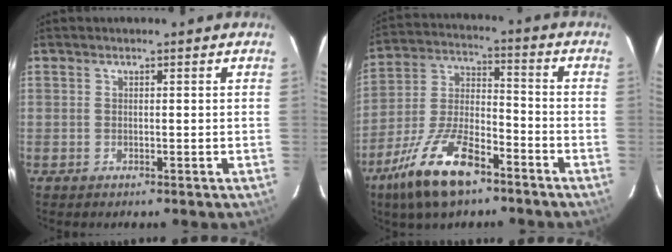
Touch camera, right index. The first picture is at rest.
{"total": 16.3, "force": [-10.4, 6.0, 11.0], "torque": [-0.235, -0.012, -0.192]}